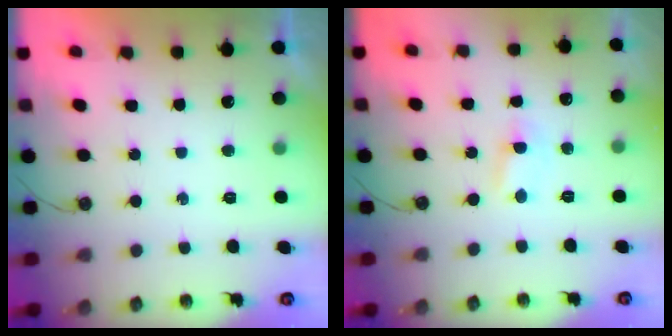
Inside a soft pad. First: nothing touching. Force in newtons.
{"total": 1.7, "press": 1.7, "slide": 0.3}